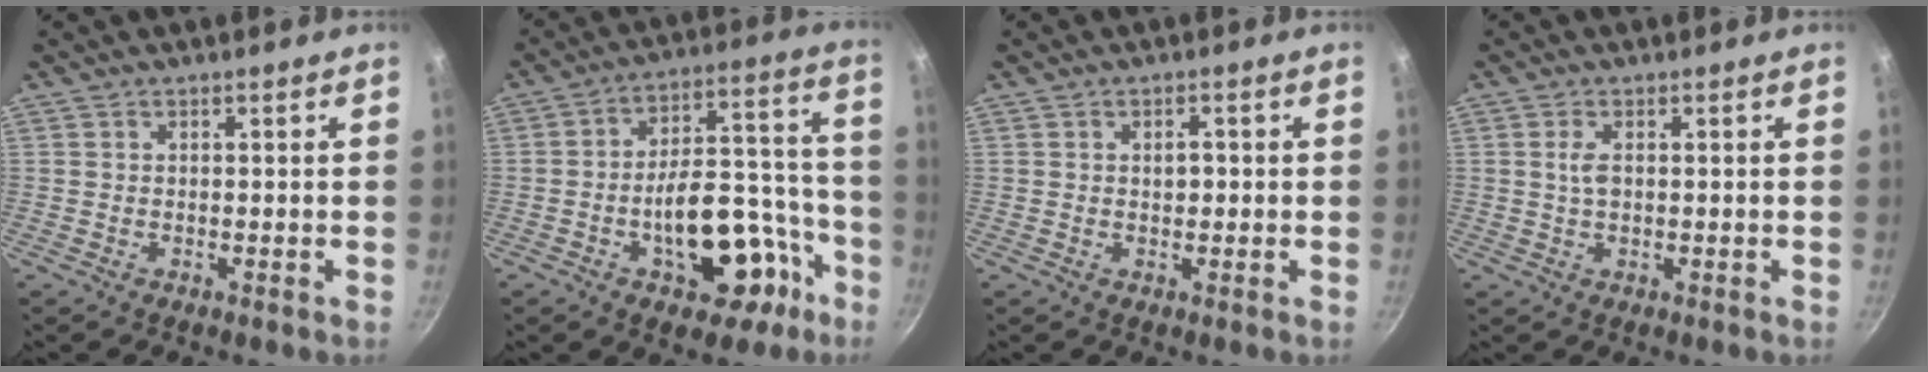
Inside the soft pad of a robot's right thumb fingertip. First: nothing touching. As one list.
[{"total": 19.7, "force": [-8.3, 10.7, 14.3], "torque": [-0.148, 0.080, -0.108]}, {"total": 2.5, "force": [0.2, 1.6, 1.9], "torque": [-0.017, 0.004, 0.003]}, {"total": 2.7, "force": [0.5, 1.4, 2.2], "torque": [-0.041, 0.001, 0.009]}]